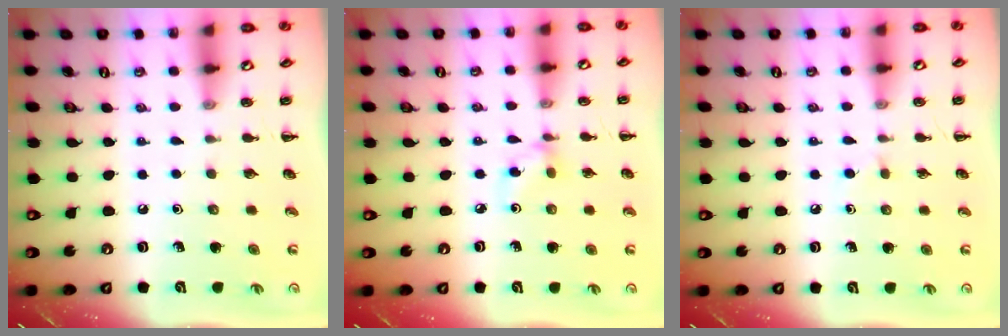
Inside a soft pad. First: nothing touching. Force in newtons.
{"total": 3.5, "press": 3.3, "slide": 1.2}
{"total": 1.7, "press": 1.5, "slide": 0.9}